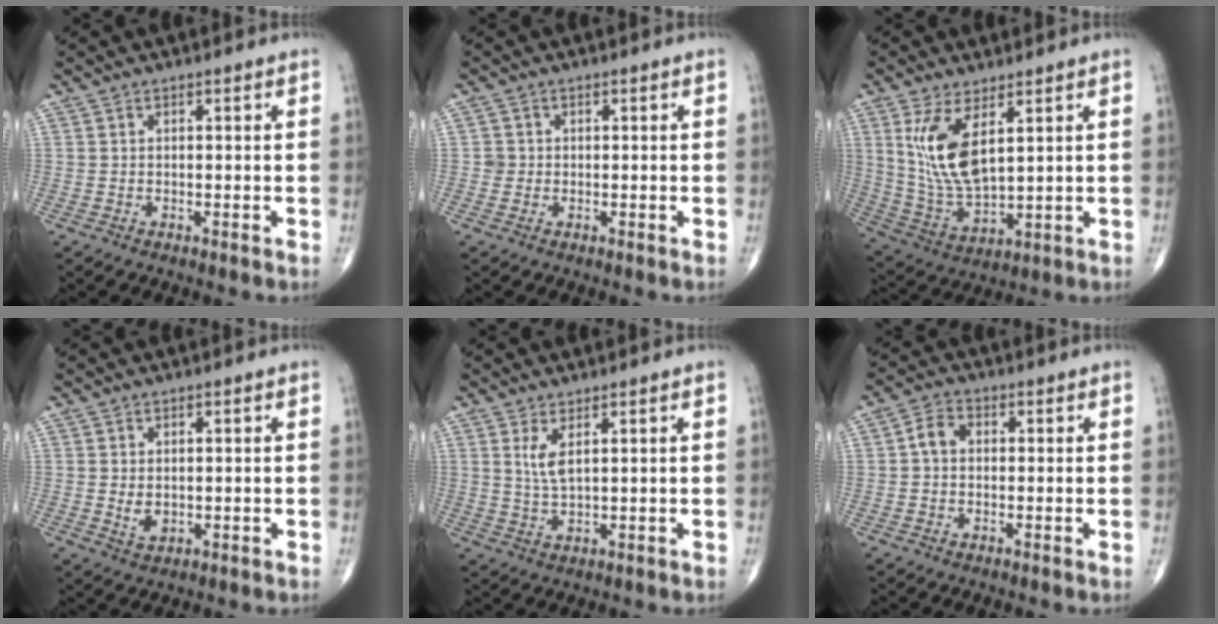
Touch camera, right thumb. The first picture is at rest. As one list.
[{"total": 1.5, "force": [-0.1, 1.5, 0.1], "torque": [0.009, 0.006, -0.004]}, {"total": 12.0, "force": [4.3, 5.1, 9.9], "torque": [-0.200, -0.027, 0.101]}, {"total": 2.9, "force": [0.1, 2.0, 2.1], "torque": [-0.032, -0.008, 0.010]}, {"total": 3.7, "force": [1.6, 1.0, 3.2], "torque": [-0.068, -0.014, 0.038]}, {"total": 3.6, "force": [0.1, 2.7, 2.4], "torque": [-0.040, 0.014, -0.004]}]